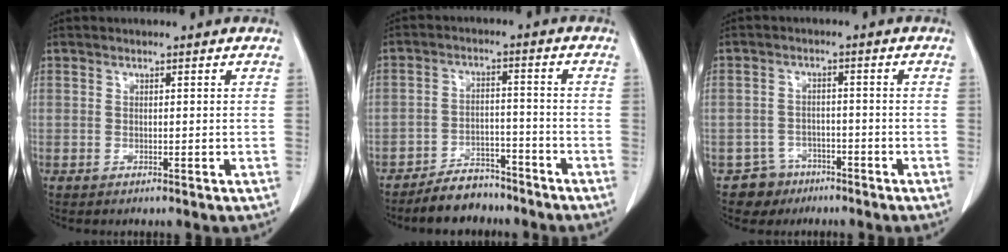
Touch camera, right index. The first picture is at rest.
{"total": 6.4, "force": [-5.6, 3.0, 1.1], "torque": [-0.014, 0.004, -0.094]}
{"total": 4.4, "force": [-2.8, 3.3, -0.5], "torque": [0.015, 0.015, -0.043]}